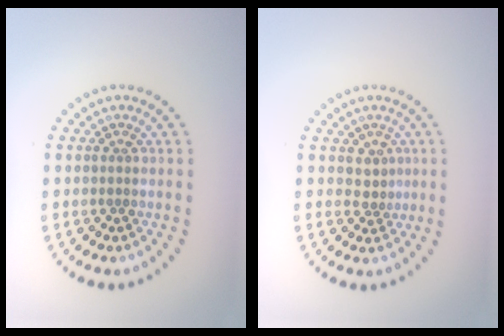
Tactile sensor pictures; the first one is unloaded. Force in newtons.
{"total": 1.5, "press": 1.2, "slide": 0.9}